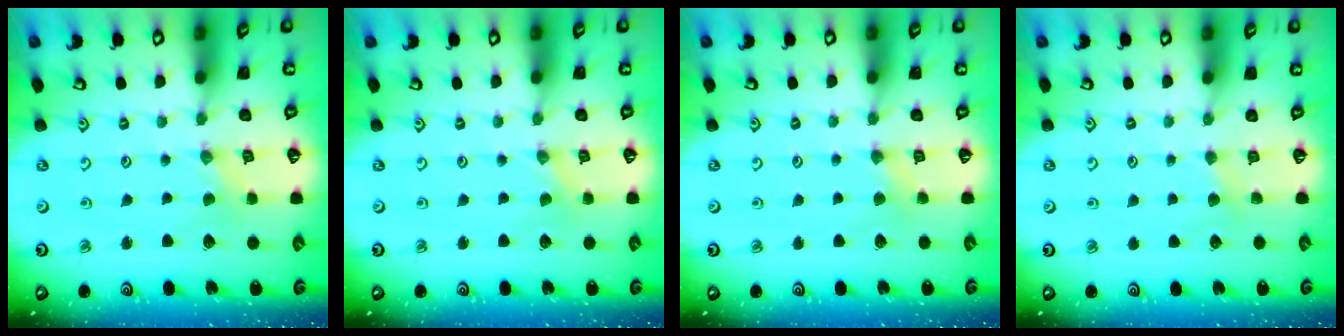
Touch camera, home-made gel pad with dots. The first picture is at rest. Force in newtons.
{"total": 0.0}
{"total": 2.9, "press": 2.8, "slide": 0.6}
{"total": 2.5, "press": 2.5, "slide": 0.4}